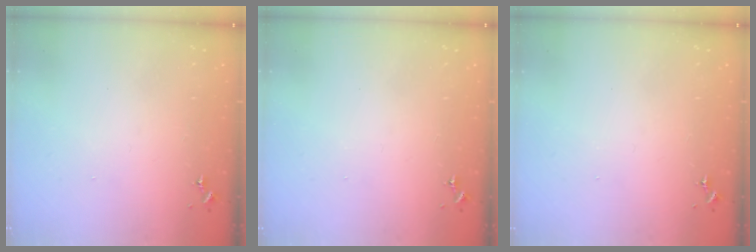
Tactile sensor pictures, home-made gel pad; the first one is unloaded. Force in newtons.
{"total": 0.0}
{"total": 0.0}